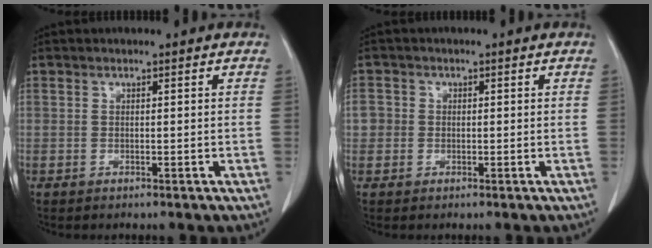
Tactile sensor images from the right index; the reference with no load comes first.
{"total": 2.4, "force": [0.0, 2.3, 0.3], "torque": [0.006, 0.008, -0.001]}